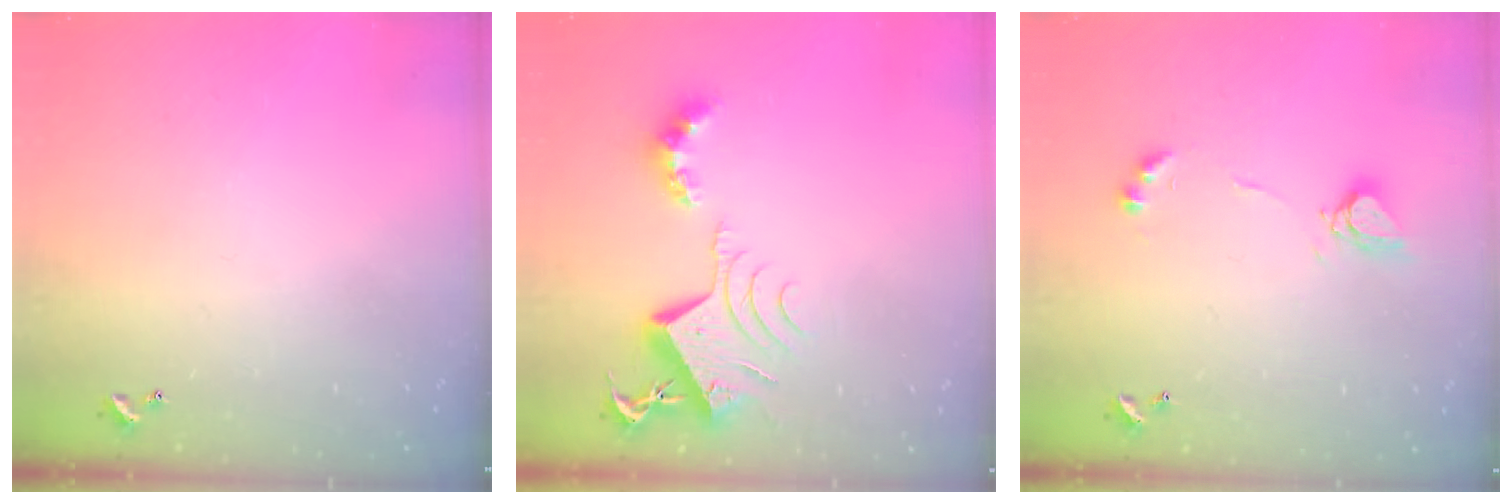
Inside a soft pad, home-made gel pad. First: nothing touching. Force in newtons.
{"total": 9.4, "press": 9.3, "slide": 1.0}
{"total": 6.7, "press": 6.7, "slide": 0.5}